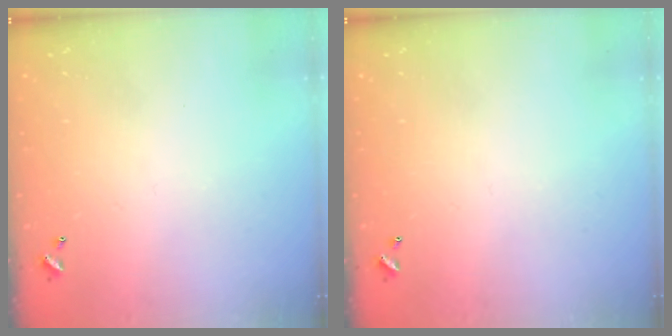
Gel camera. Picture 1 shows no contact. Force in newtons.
{"total": 0.0}